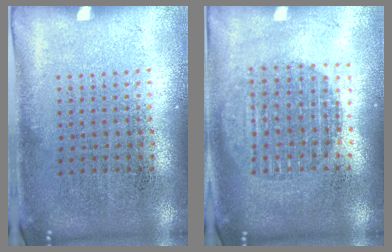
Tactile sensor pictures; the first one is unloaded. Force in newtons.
{"total": 1.7, "press": 1.4, "slide": 0.9}